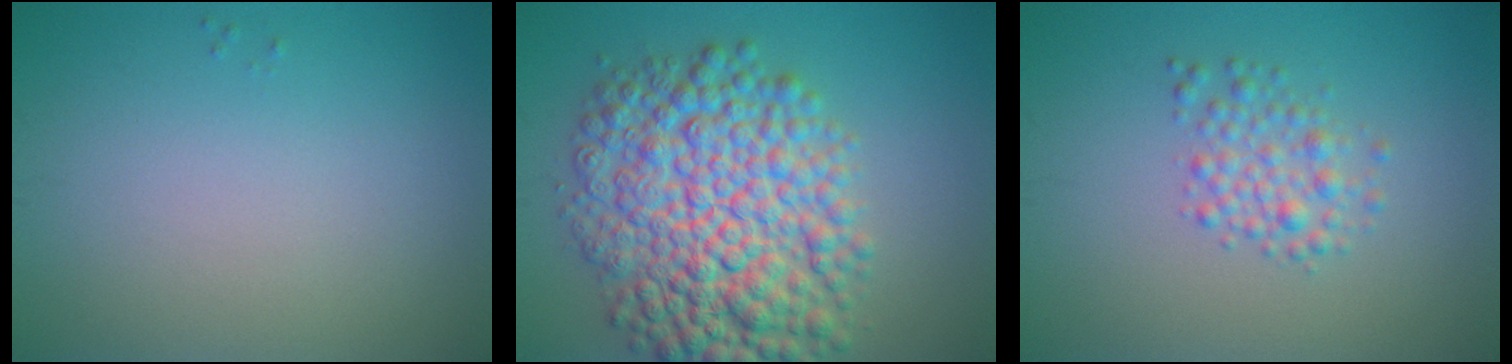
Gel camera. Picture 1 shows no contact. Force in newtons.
{"total": 10.8, "press": 10.8, "slide": 0.1}
{"total": 2.4, "press": 2.4, "slide": 0.1}